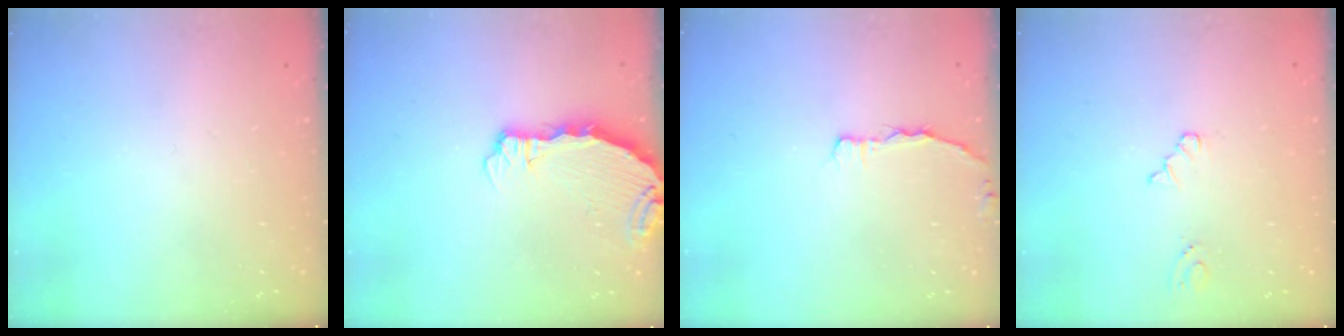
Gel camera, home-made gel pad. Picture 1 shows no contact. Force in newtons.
{"total": 4.9, "press": 4.3, "slide": 2.3}
{"total": 2.0, "press": 2.0, "slide": 0.3}
{"total": 3.4, "press": 3.4, "slide": 0.5}